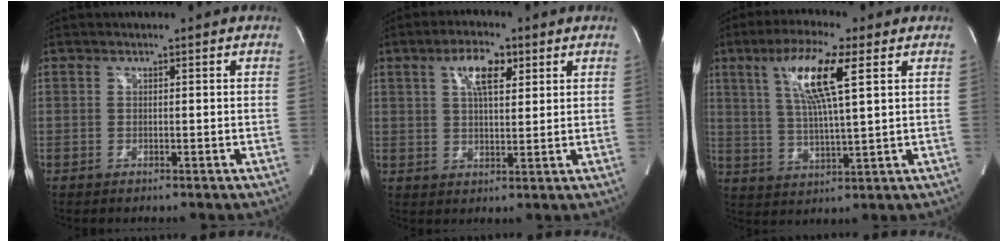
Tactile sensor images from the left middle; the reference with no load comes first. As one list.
[{"total": 6.5, "force": [3.0, 2.2, 5.3], "torque": [-0.097, 0.010, 0.051]}, {"total": 11.1, "force": [4.4, 0.8, 10.1], "torque": [-0.197, 0.008, 0.080]}]